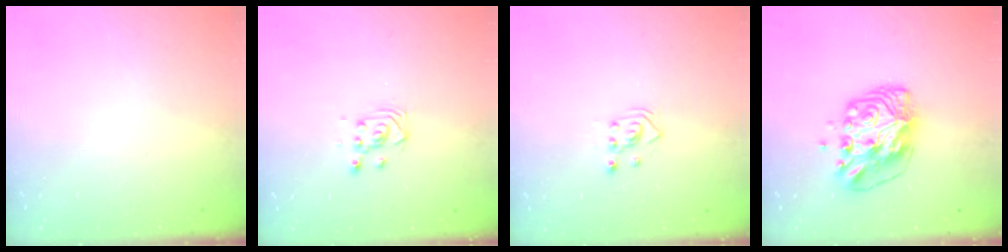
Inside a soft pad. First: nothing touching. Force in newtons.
{"total": 4.1, "press": 4.0, "slide": 1.0}
{"total": 2.3, "press": 2.3, "slide": 0.3}
{"total": 8.5, "press": 8.4, "slide": 1.3}